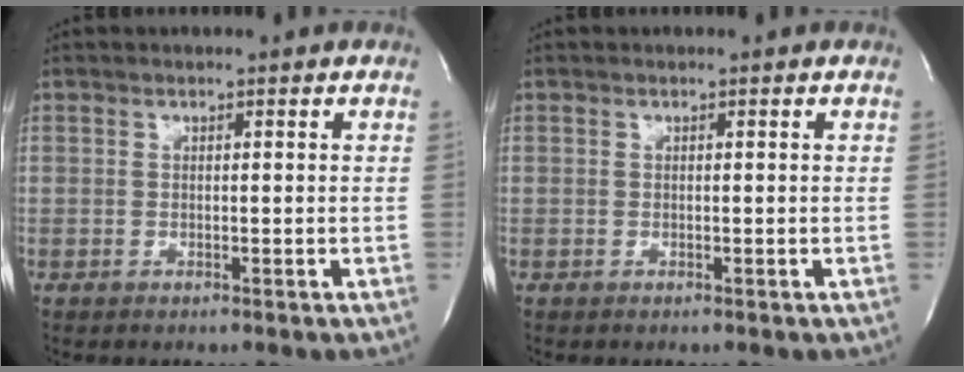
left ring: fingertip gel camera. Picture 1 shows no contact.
{"total": 0.0}